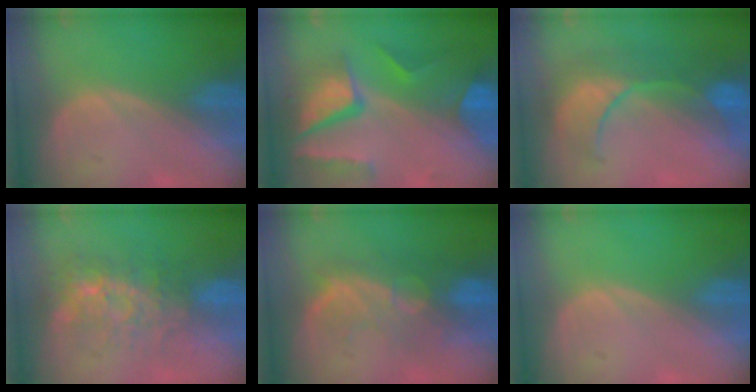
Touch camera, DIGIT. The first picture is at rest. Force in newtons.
{"total": 10.9, "press": 9.0, "slide": 6.1}
{"total": 9.3, "press": 8.9, "slide": 2.9}
{"total": 8.5, "press": 7.5, "slide": 4.1}
{"total": 10.1, "press": 8.6, "slide": 5.3}
{"total": 0.0}